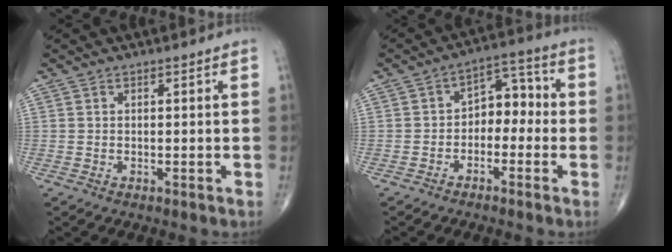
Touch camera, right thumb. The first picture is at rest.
{"total": 7.1, "force": [-1.6, 4.9, 4.9], "torque": [-0.042, 0.043, -0.041]}